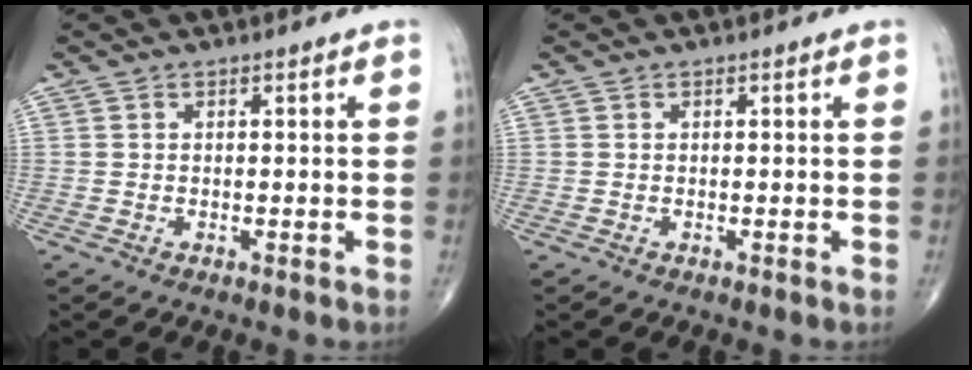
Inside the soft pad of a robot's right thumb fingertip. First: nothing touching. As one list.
[{"total": 0.0}]